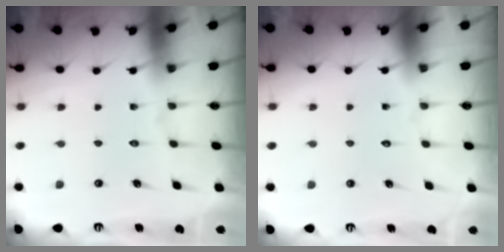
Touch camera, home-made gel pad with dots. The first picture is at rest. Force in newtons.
{"total": 1.6, "press": 1.6, "slide": 0.1}